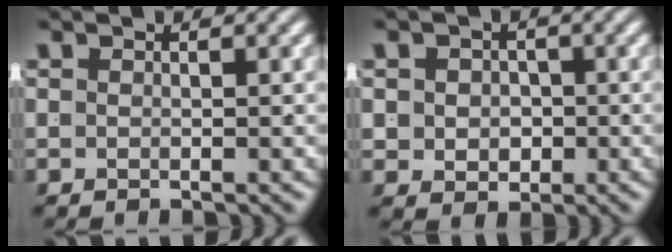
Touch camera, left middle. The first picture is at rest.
{"total": 3.3, "force": [-0.4, 2.9, 1.6], "torque": [-0.027, -0.015, 0.002]}